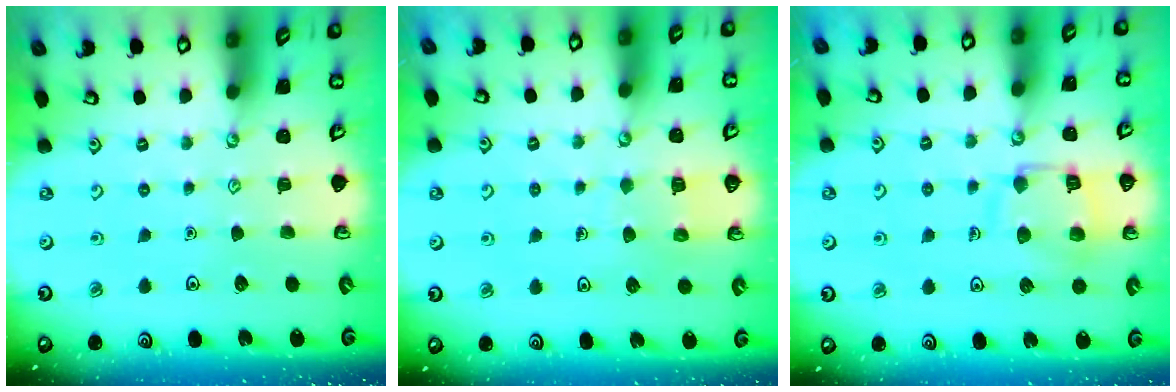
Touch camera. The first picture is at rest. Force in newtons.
{"total": 6.0, "press": 6.0, "slide": 0.3}
{"total": 13.1, "press": 13.0, "slide": 1.4}